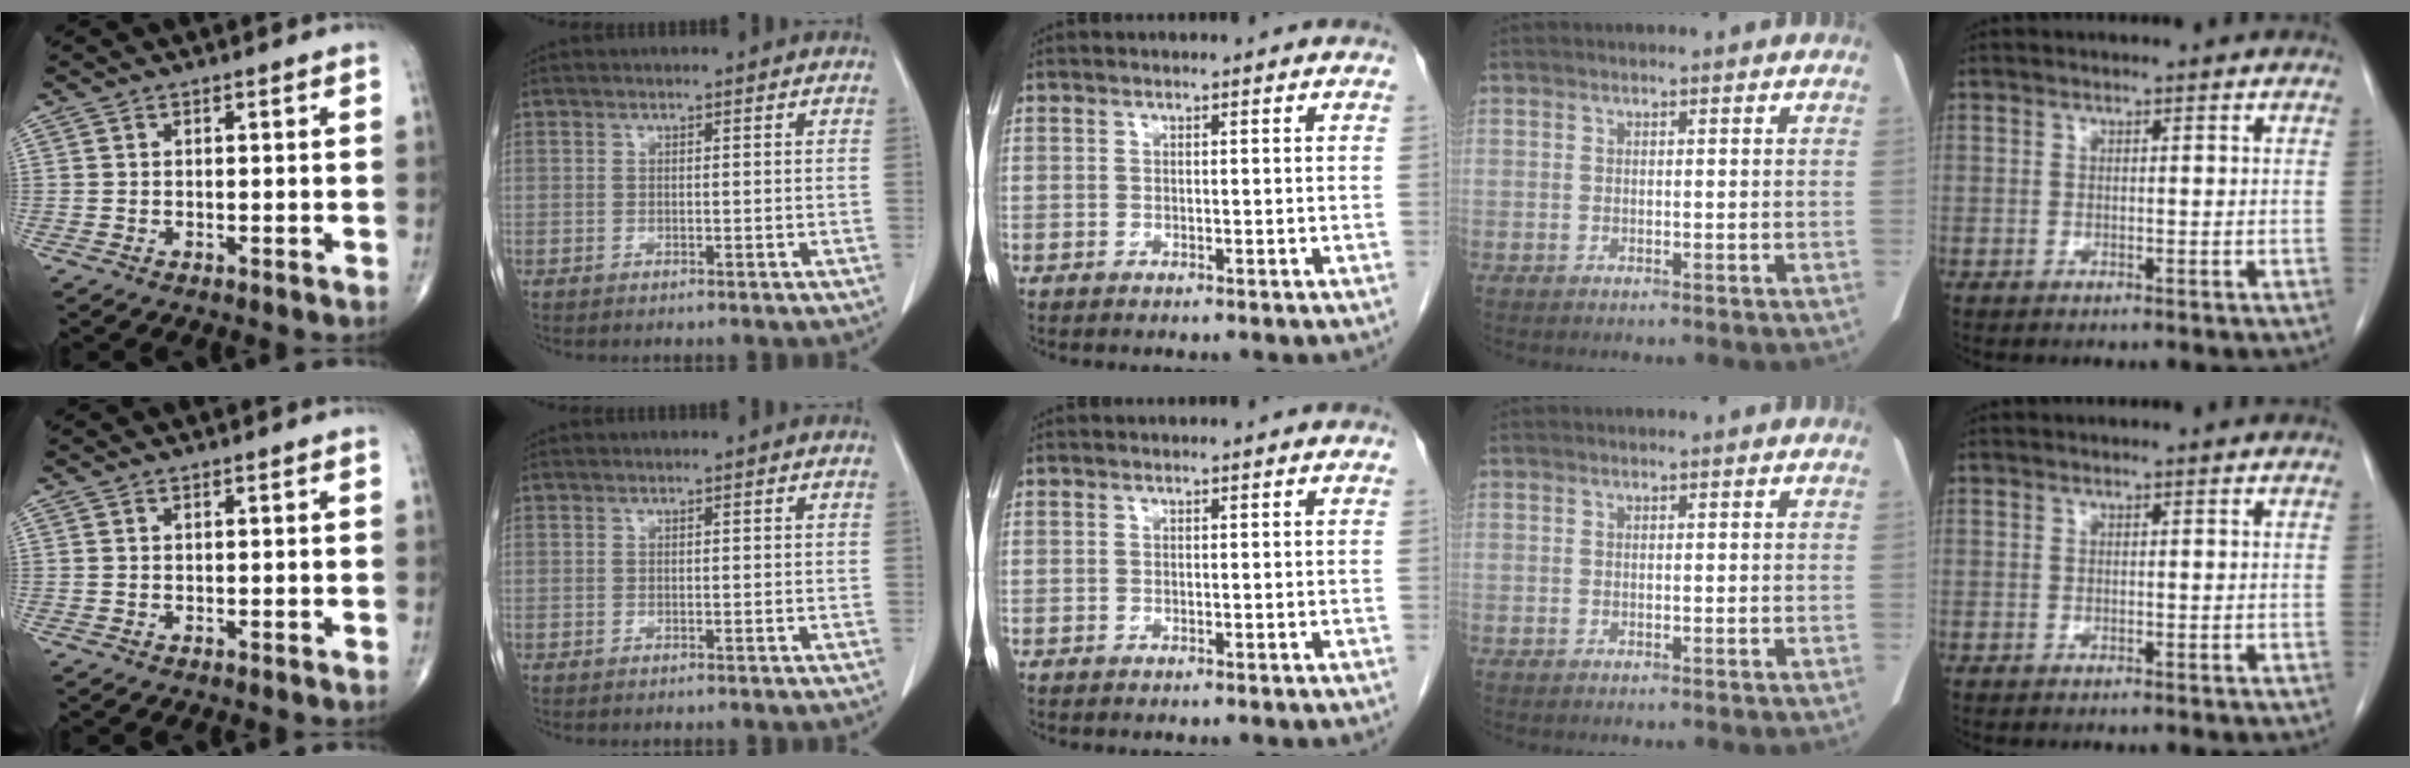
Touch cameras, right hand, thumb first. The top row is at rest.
{}